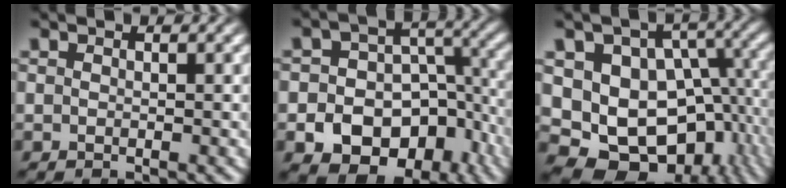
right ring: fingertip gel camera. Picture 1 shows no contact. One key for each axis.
{"total": 14.0, "fx": -4.7, "fy": 11.2, "fz": 7.0, "tx": -0.118, "ty": -0.062, "tz": -0.058}
{"total": 20.2, "fx": -4.5, "fy": 16.5, "fz": 10.8, "tx": -0.225, "ty": -0.101, "tz": -0.045}